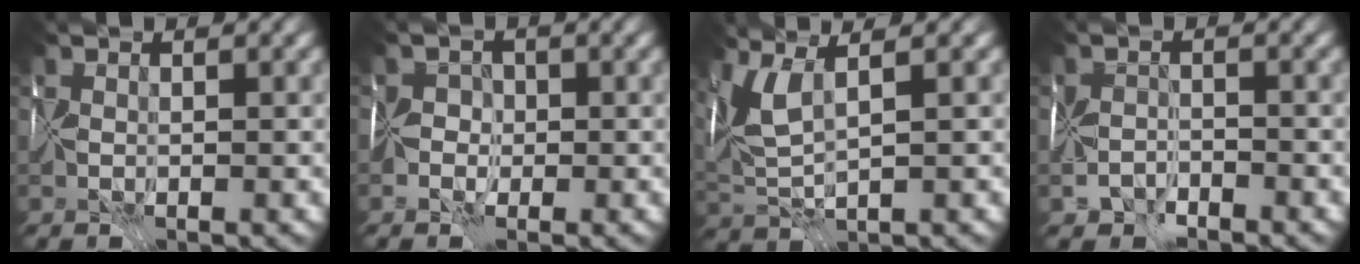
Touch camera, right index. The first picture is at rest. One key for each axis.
{"total": 2.0, "fx": -1.0, "fy": 1.6, "fz": 0.6, "tx": -0.007, "ty": 0.006, "tz": -0.029}
{"total": 5.3, "fx": 2.3, "fy": 1.7, "fz": 4.5, "tx": -0.113, "ty": 0.010, "tz": 0.050}
{"total": 2.4, "fx": -2.0, "fy": 1.2, "fz": 0.5, "tx": -0.008, "ty": 0.000, "tz": -0.047}